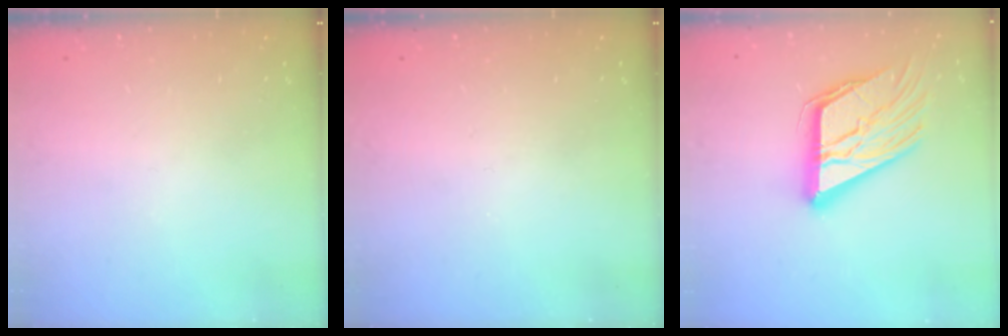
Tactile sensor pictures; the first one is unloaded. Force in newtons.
{"total": 0.0}
{"total": 20.2, "press": 20.1, "slide": 2.1}